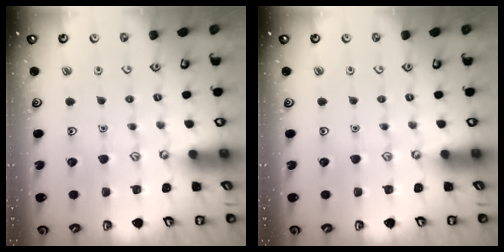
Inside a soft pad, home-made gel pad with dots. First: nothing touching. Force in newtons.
{"total": 0.0}